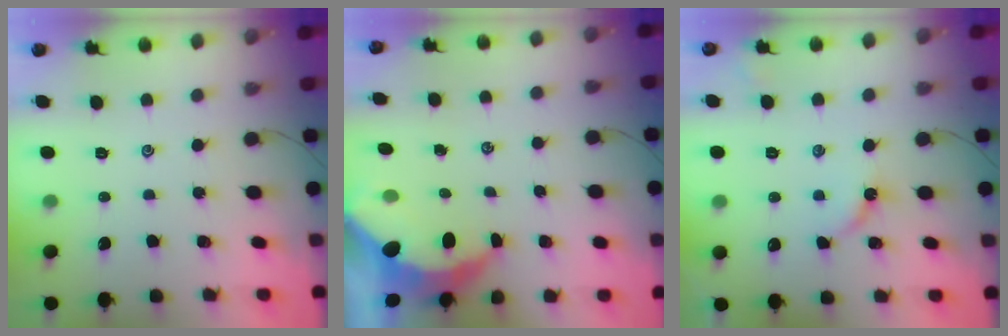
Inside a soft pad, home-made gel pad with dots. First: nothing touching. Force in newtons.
{"total": 7.4, "press": 7.3, "slide": 1.0}
{"total": 4.7, "press": 4.6, "slide": 0.6}